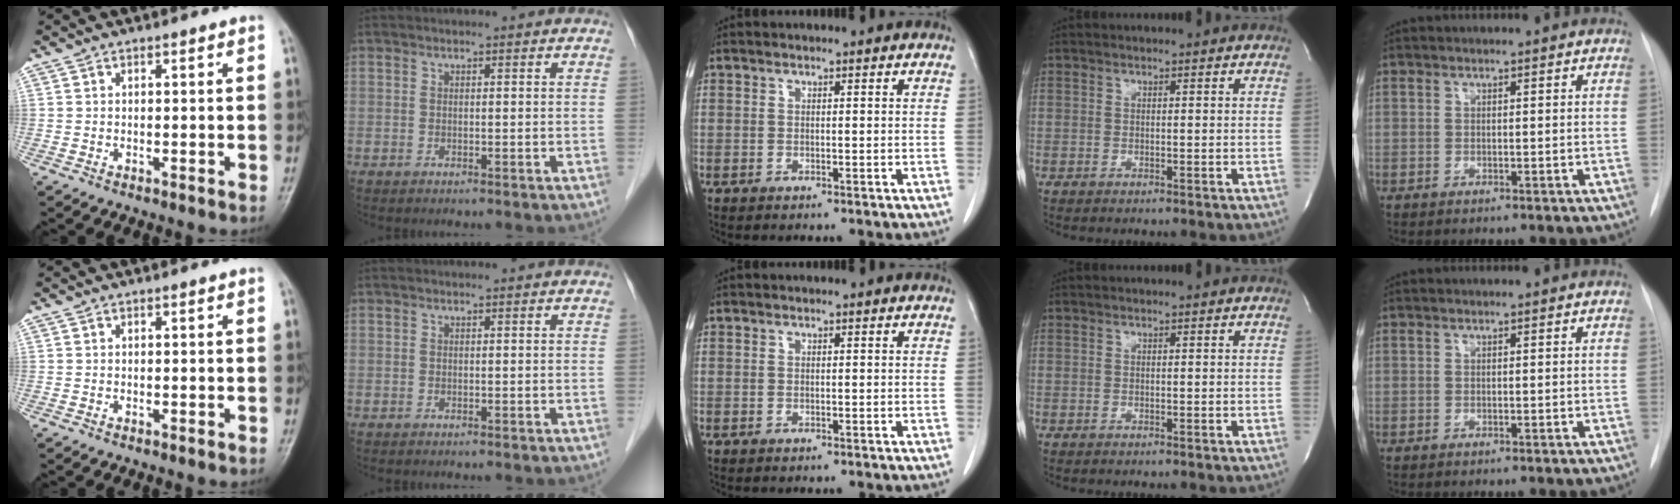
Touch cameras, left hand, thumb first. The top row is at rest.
{}